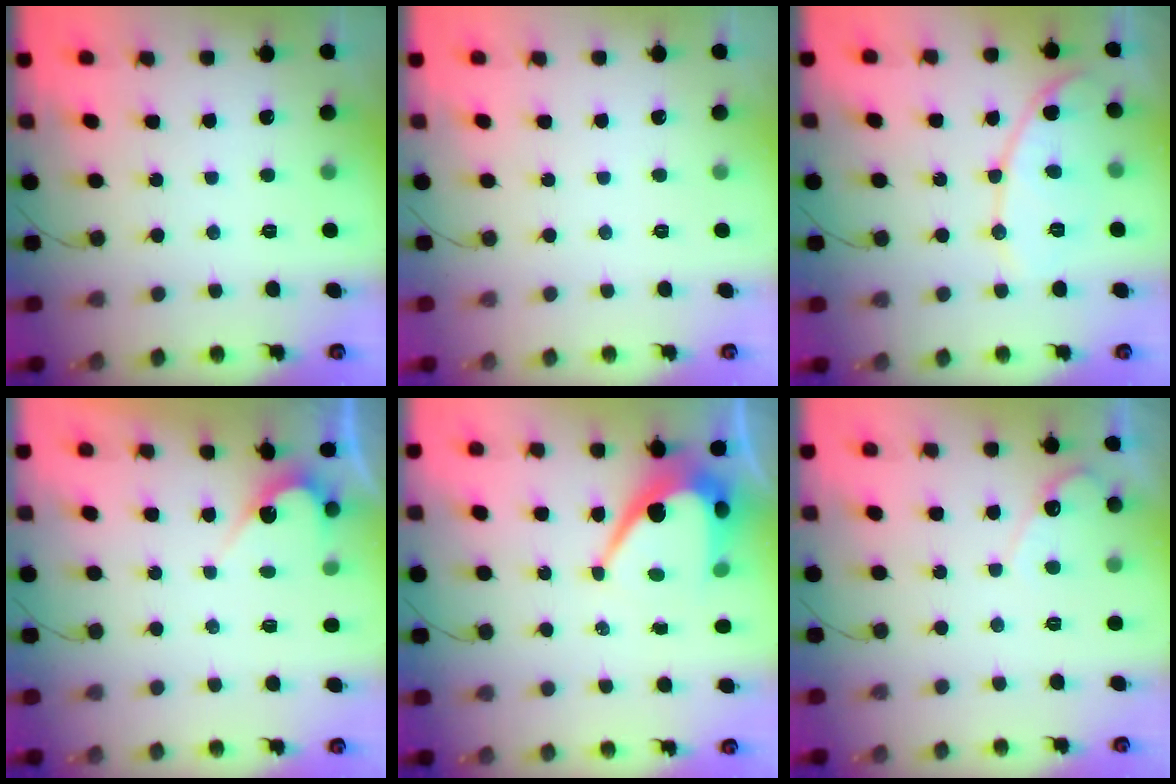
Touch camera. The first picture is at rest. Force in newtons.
{"total": 0.0}
{"total": 10.3, "press": 10.3, "slide": 0.5}
{"total": 4.2, "press": 4.2, "slide": 0.3}
{"total": 9.4, "press": 9.4, "slide": 0.7}
{"total": 3.8, "press": 3.8, "slide": 0.2}